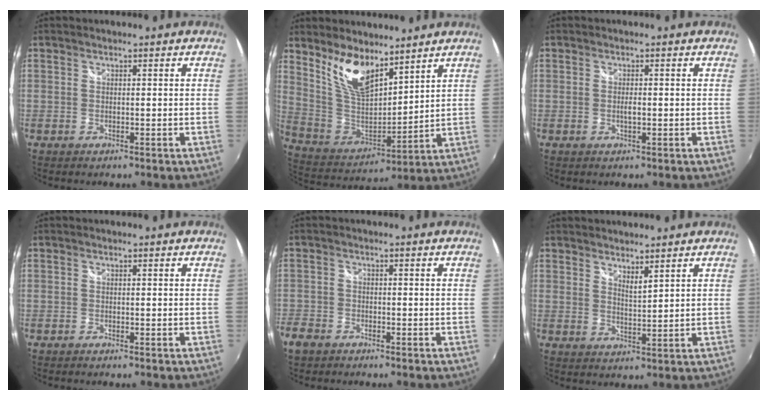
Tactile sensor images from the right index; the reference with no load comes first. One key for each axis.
{"total": 12.9, "fx": 8.8, "fy": 5.1, "fz": 8.0, "tx": -0.156, "ty": -0.005, "tz": 0.180}
{"total": 1.2, "fx": -0.2, "fy": 0.4, "fz": 1.1, "tx": -0.021, "ty": -0.001, "tz": -0.004}
{"total": 0.6, "fx": -0.6, "fy": 0.1, "fz": 0.2, "tx": -0.006, "ty": -0.003, "tz": -0.011}
{"total": 5.2, "fx": -3.7, "fy": 3.4, "fz": 1.4, "tx": -0.049, "ty": -0.002, "tz": -0.074}
{"total": 3.1, "fx": 2.7, "fy": 0.4, "fz": 1.5, "tx": -0.025, "ty": 0.000, "tz": 0.043}